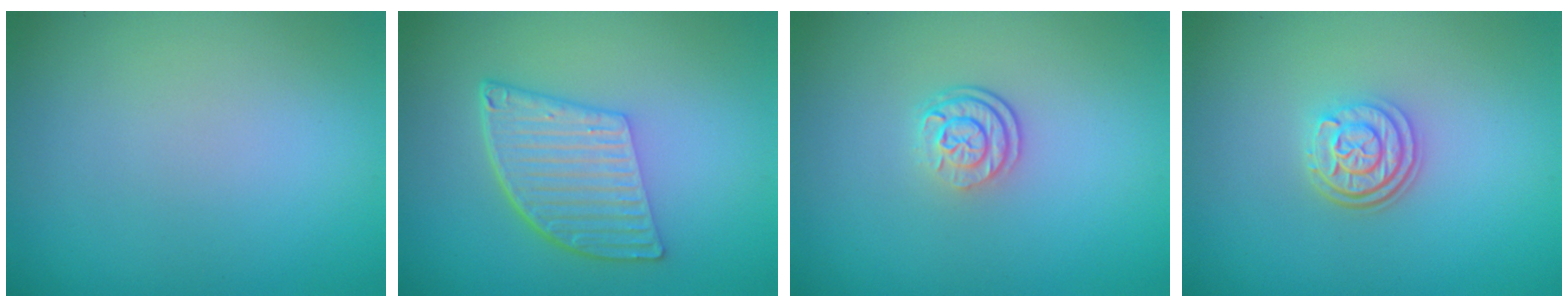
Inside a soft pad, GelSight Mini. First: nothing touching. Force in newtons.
{"total": 6.1, "press": 4.2, "slide": 4.4}
{"total": 2.5, "press": 1.9, "slide": 1.6}
{"total": 3.1, "press": 2.5, "slide": 1.8}